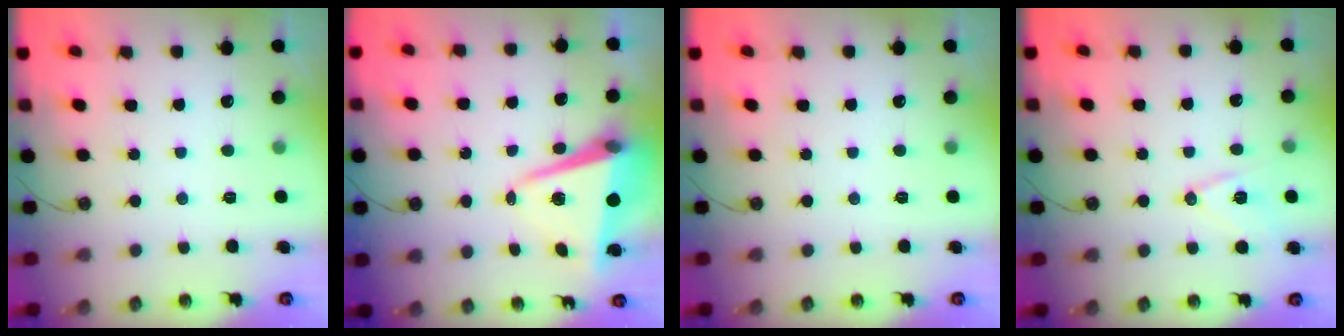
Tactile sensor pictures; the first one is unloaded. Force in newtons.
{"total": 8.9, "press": 8.7, "slide": 1.8}
{"total": 0.0}
{"total": 10.4, "press": 9.9, "slide": 3.3}